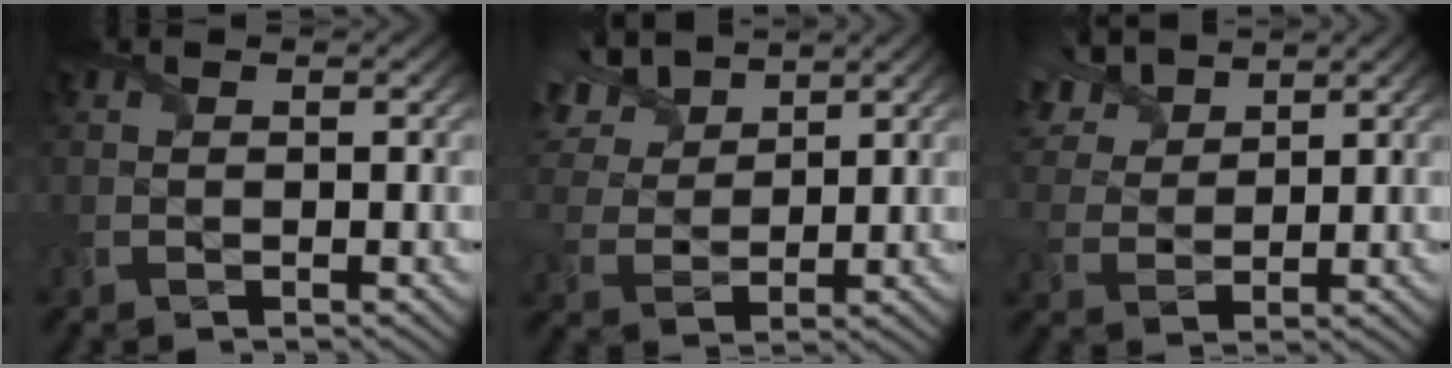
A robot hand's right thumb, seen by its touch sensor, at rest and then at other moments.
{"total": 9.1, "force": [6.4, 4.2, 5.0], "torque": [-0.149, 0.025, 0.124]}
{"total": 7.5, "force": [5.4, 3.6, 3.8], "torque": [-0.114, 0.021, 0.107]}